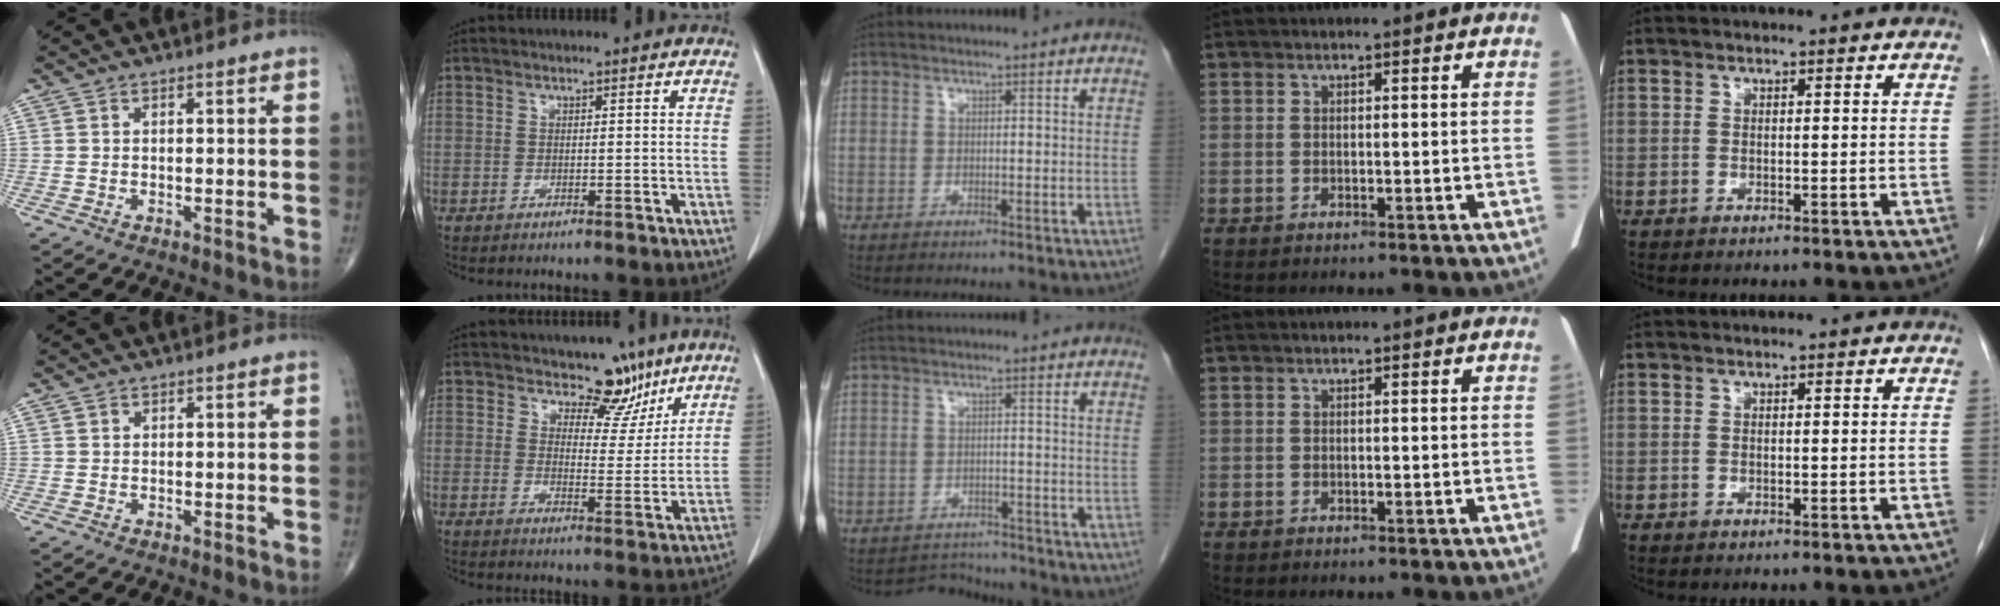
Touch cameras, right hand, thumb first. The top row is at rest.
{"thumb": {"total": 0.5, "force": [0.3, 0.4, 0.1], "torque": [0.000, -0.002, 0.005]}, "index": {"total": 6.7, "force": [5.2, 3.6, 2.2], "torque": [-0.012, -0.015, 0.071]}, "middle": {"total": 3.6, "force": [-3.4, 0.6, -1.2], "torque": [0.016, 0.004, -0.049]}}